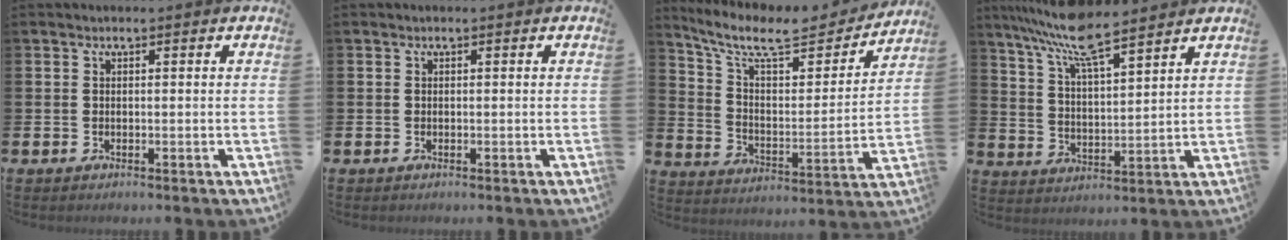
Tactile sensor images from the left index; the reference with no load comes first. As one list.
[{"total": 0.0}, {"total": 9.8, "force": [8.4, 3.0, 4.2], "torque": [-0.117, -0.053, 0.144]}, {"total": 9.2, "force": [8.2, 1.2, 4.0], "torque": [-0.098, -0.038, 0.148]}]